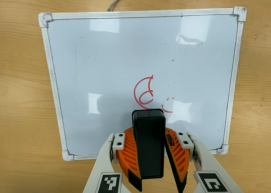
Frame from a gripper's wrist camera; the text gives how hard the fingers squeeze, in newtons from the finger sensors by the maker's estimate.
{"total": 10.7, "left": 11.1, "right": 10.3}